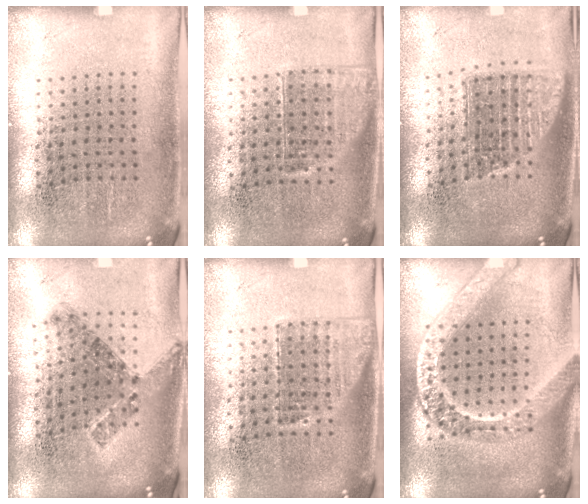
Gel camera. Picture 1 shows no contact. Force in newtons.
{"total": 1.1, "press": 0.9, "slide": 0.6}
{"total": 1.3, "press": 1.1, "slide": 0.8}
{"total": 0.8, "press": 0.8, "slide": 0.2}
{"total": 1.2, "press": 1.0, "slide": 0.8}
{"total": 2.6, "press": 2.6, "slide": 0.3}